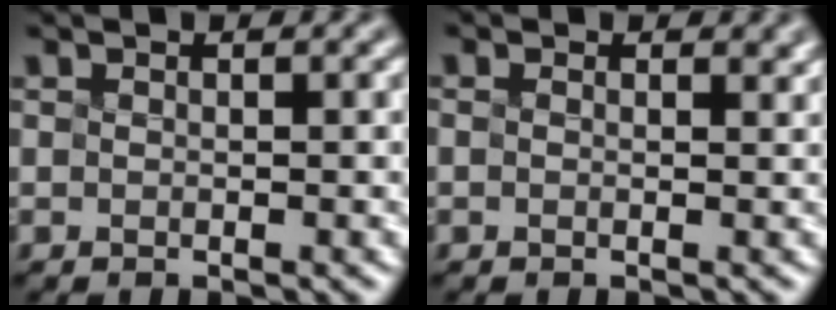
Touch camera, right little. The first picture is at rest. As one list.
[{"total": 0.0}]